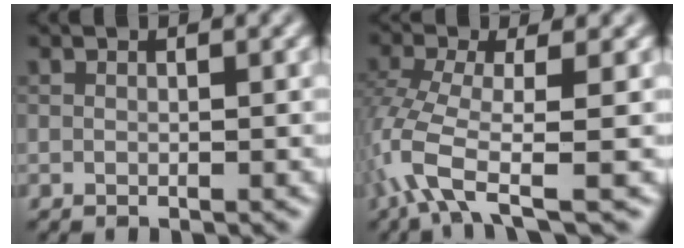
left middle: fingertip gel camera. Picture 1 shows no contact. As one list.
[{"total": 5.6, "force": [-2.5, 1.4, 4.8], "torque": [-0.106, -0.009, -0.057]}]